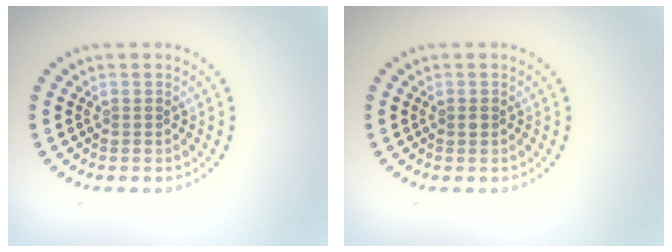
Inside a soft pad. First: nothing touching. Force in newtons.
{"total": 0.7, "press": 0.7, "slide": 0.1}